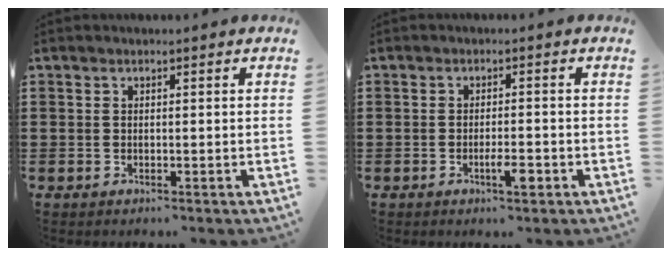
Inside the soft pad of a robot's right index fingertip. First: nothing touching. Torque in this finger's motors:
{"motor_torque": [1.34, 0.50, 0.52, 0.14]}